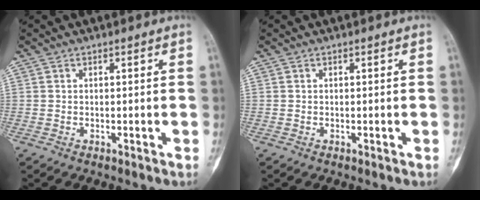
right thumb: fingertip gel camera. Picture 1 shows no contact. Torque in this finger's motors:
{"motor_torque": [-0.13, -0.05, 0.05, 0.12, 0.02]}